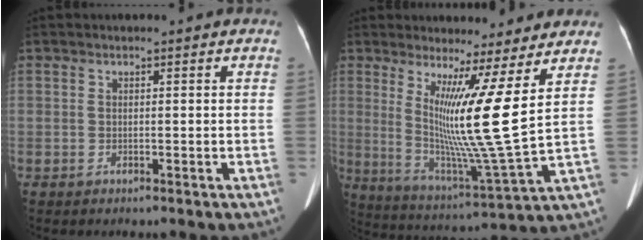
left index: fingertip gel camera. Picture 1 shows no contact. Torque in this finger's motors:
{"motor_torque": [1.49, -0.63, 0.30, 0.09]}